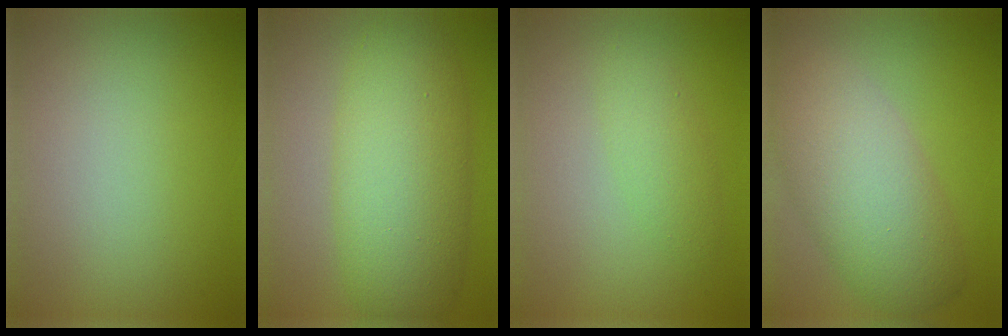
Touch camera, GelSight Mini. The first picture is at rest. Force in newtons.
{"total": 8.1, "press": 8.1, "slide": 0.3}
{"total": 2.1, "press": 2.1, "slide": 0.1}
{"total": 7.3, "press": 7.3, "slide": 0.5}